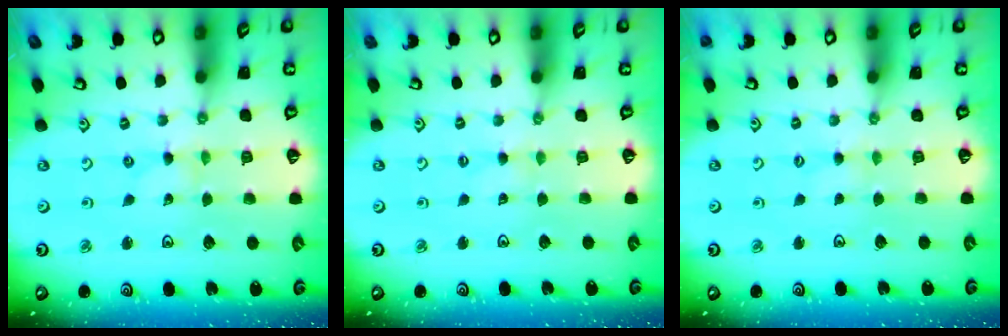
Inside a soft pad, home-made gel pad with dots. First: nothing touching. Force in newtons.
{"total": 0.0}
{"total": 0.9, "press": 0.9, "slide": 0.1}